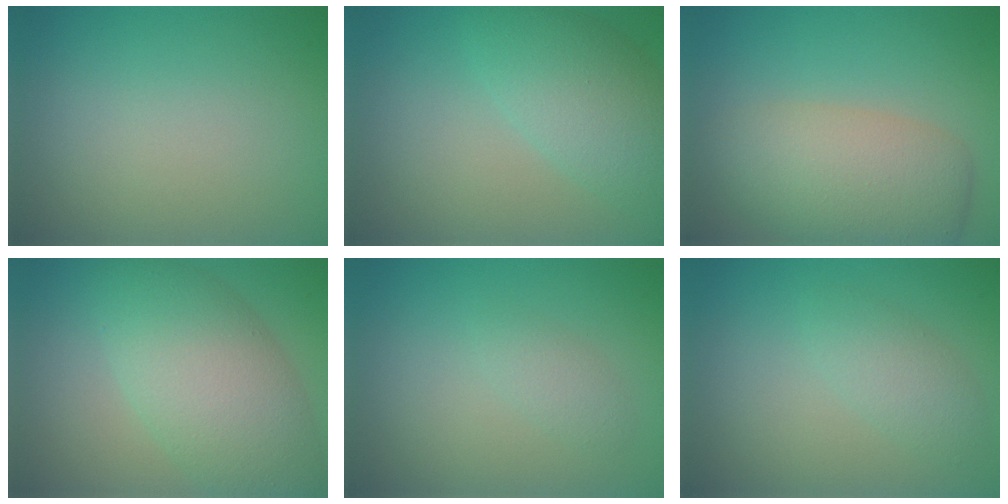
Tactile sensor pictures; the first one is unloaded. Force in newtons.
{"total": 5.0, "press": 5.0, "slide": 0.1}
{"total": 6.6, "press": 6.6, "slide": 0.3}
{"total": 7.9, "press": 7.9, "slide": 0.1}
{"total": 1.3, "press": 1.3, "slide": 0.1}
{"total": 2.2, "press": 2.2, "slide": 0.1}